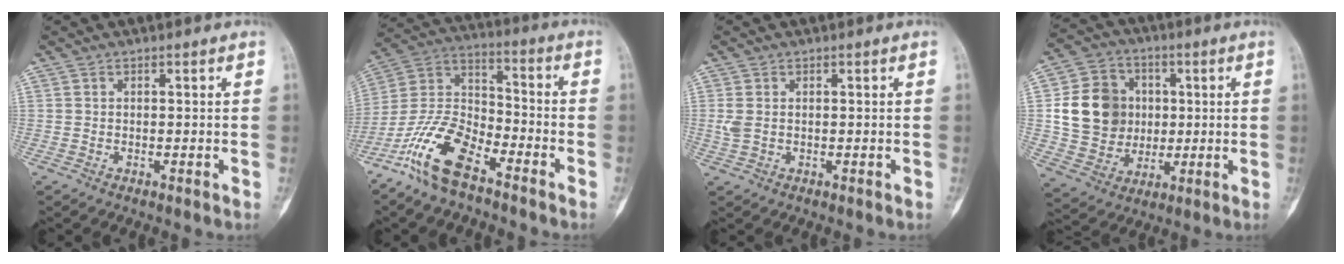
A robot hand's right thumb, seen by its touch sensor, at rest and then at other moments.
{"total": 13.8, "force": [-9.1, 5.6, 8.7], "torque": [-0.177, 0.060, -0.186]}
{"total": 2.4, "force": [0.3, 1.5, 1.9], "torque": [-0.057, 0.004, 0.009]}
{"total": 15.1, "force": [1.7, 13.0, 7.4], "torque": [-0.100, 0.007, 0.039]}